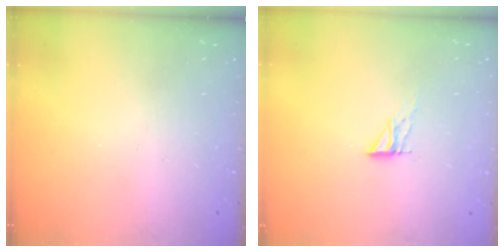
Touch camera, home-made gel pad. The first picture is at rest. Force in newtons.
{"total": 6.3, "press": 6.3, "slide": 0.6}